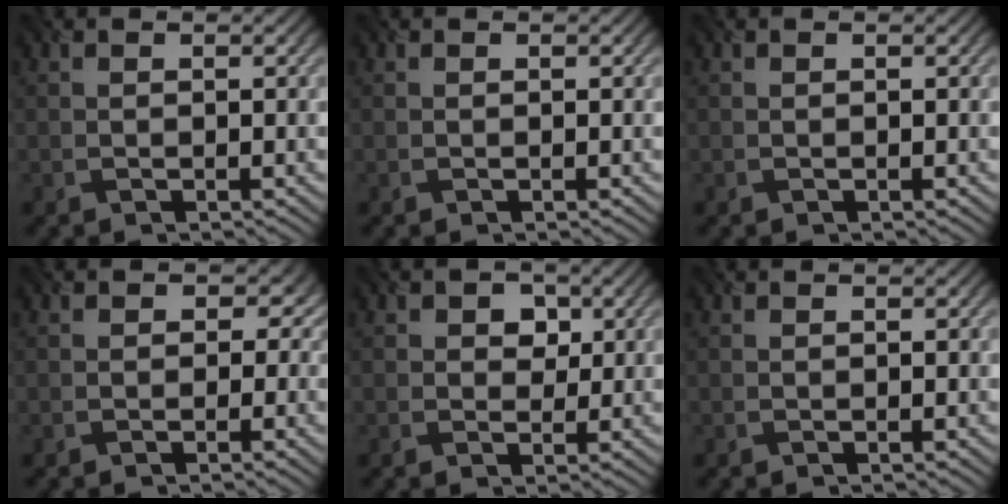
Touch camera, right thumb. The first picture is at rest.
{"total": 0.0}
{"total": 0.0}
{"total": 2.3, "force": [0.0, 2.1, 0.8], "torque": [-0.007, 0.000, -0.007]}
{"total": 2.7, "force": [0.9, 2.2, 1.4], "torque": [-0.018, -0.002, 0.006]}
{"total": 0.0}